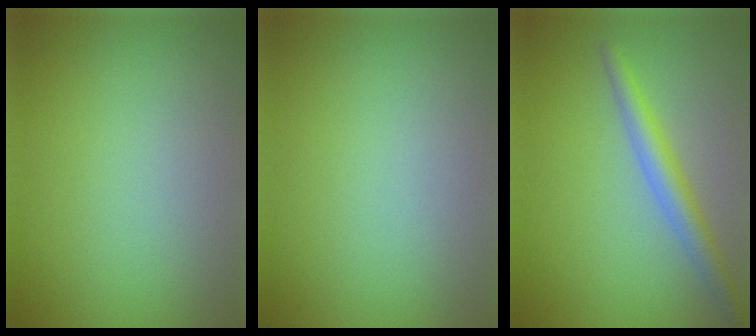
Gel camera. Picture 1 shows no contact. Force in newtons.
{"total": 0.0}
{"total": 2.9, "press": 2.9, "slide": 0.2}